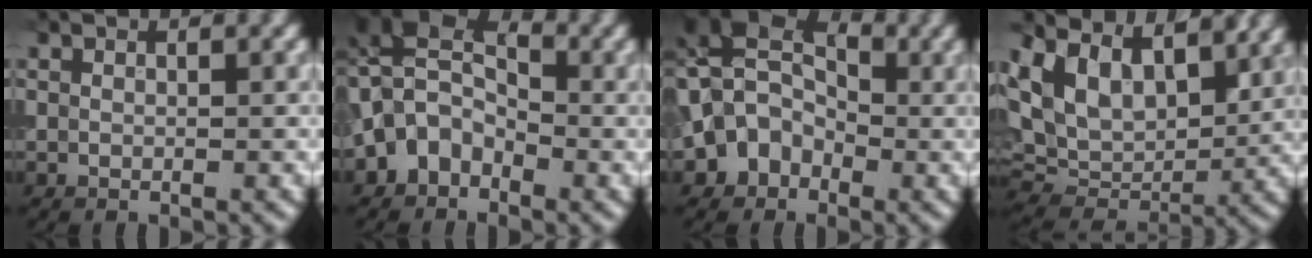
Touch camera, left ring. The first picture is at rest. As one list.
[{"total": 6.4, "force": [-1.1, 4.9, 4.0], "torque": [-0.039, 0.022, -0.049]}, {"total": 7.0, "force": [0.1, 5.7, 4.1], "torque": [-0.041, 0.021, -0.025]}, {"total": 11.6, "force": [4.9, 7.2, 7.7], "torque": [-0.155, 0.015, 0.084]}]